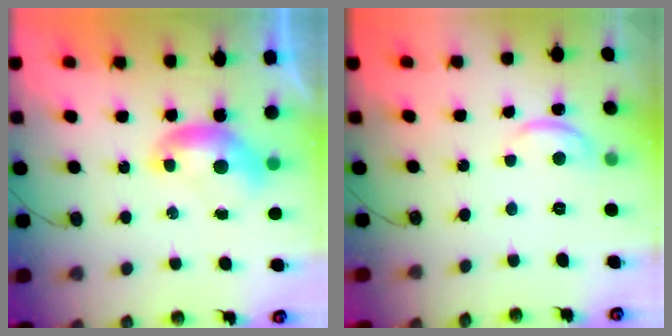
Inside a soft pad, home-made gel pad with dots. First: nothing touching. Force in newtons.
{"total": 2.4, "press": 2.4, "slide": 0.4}